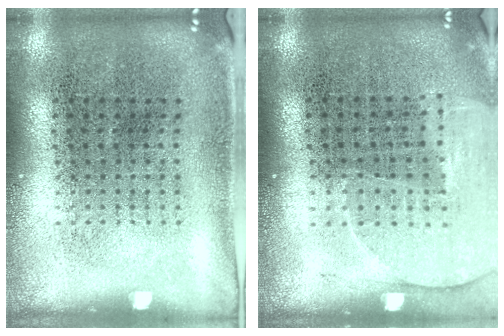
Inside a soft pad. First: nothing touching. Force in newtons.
{"total": 1.3, "press": 1.3, "slide": 0.4}